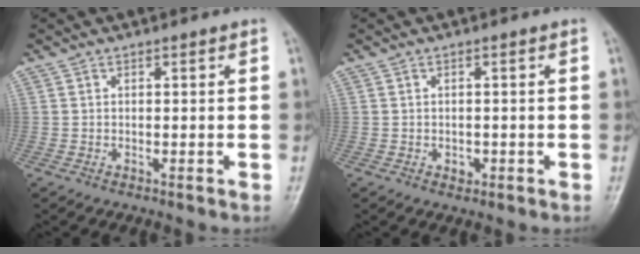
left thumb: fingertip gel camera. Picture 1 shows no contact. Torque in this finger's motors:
{"motor_torque": [-0.03, 0.02, 0.06, 0.02, -0.01]}